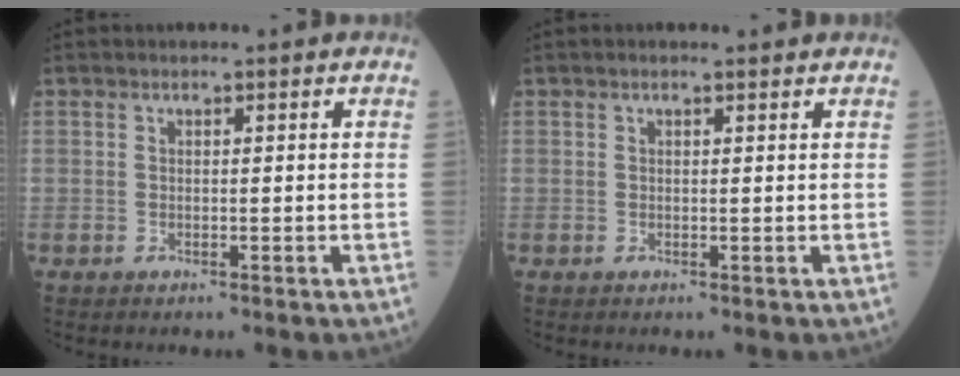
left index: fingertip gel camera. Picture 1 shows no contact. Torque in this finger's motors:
{"motor_torque": [0.15, -0.19, -0.02, 0.00]}